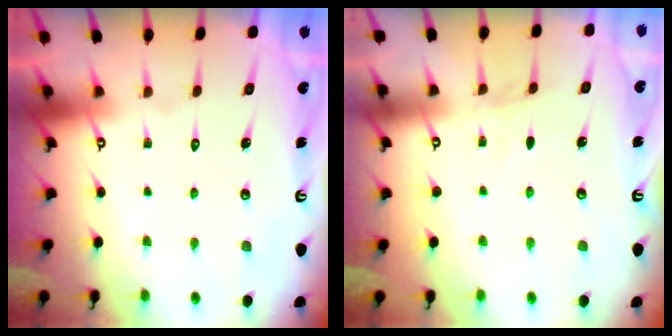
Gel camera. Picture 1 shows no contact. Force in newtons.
{"total": 3.4, "press": 3.4, "slide": 0.4}